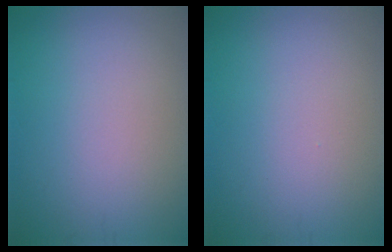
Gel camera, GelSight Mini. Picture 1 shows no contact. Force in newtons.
{"total": 0.0}